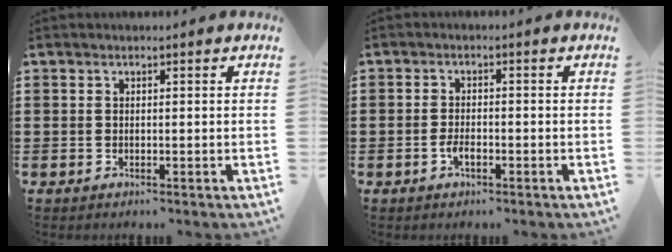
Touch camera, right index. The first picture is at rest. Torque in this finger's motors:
{"motor_torque": [1.09, 1.05, 0.15, 0.06]}